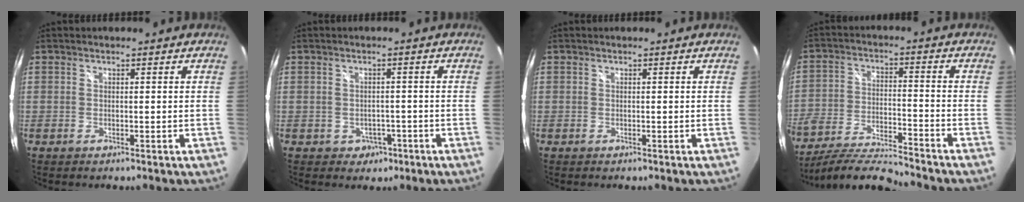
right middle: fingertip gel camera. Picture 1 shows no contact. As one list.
[{"total": 3.4, "force": [-1.4, 3.0, 0.8], "torque": [-0.024, 0.003, -0.011]}, {"total": 0.0}, {"total": 12.6, "force": [-11.6, 0.7, 4.9], "torque": [-0.103, -0.025, -0.212]}]